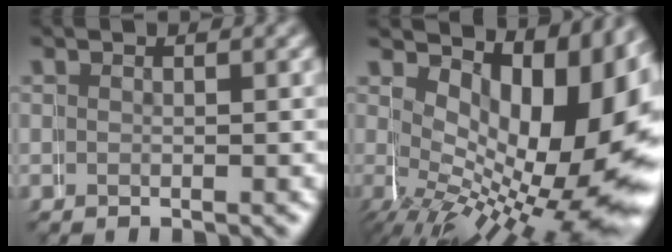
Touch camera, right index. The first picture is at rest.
{"total": 15.5, "force": [-0.5, 8.8, 12.7], "torque": [-0.166, -0.030, 0.008]}